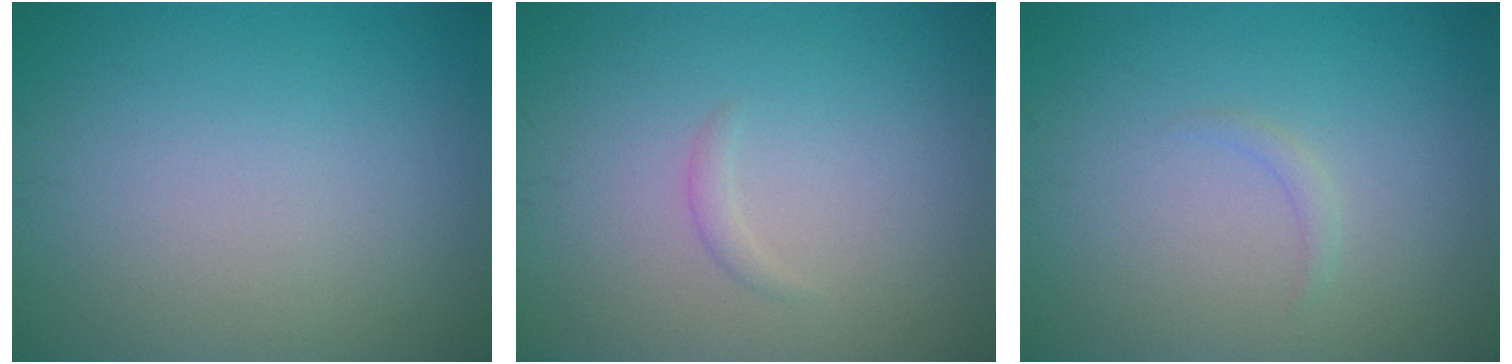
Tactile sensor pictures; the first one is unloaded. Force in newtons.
{"total": 0.7, "press": 0.7, "slide": 0.0}
{"total": 0.7, "press": 0.7, "slide": 0.1}